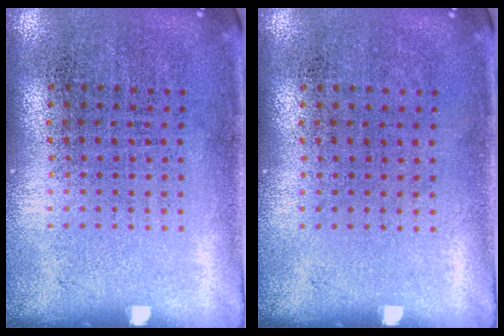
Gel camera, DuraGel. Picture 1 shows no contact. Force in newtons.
{"total": 0.0}